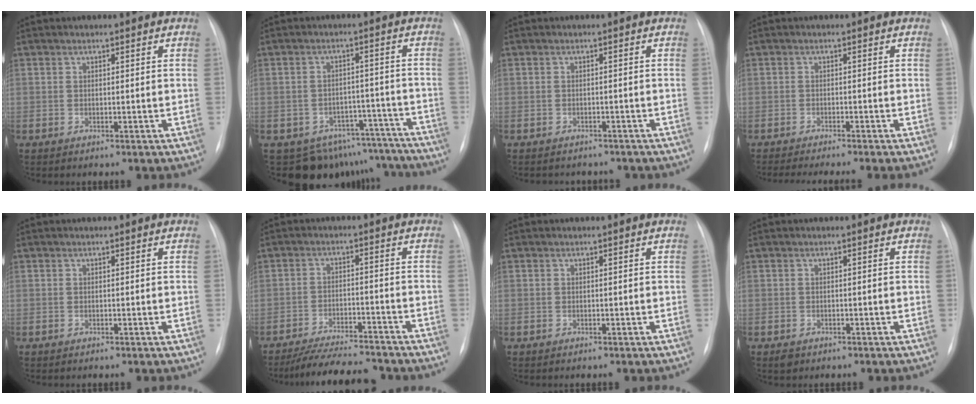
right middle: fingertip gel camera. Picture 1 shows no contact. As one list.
[{"total": 13.2, "force": [-11.4, 6.5, 0.9], "torque": [0.007, 0.039, -0.130]}, {"total": 5.7, "force": [-5.0, 2.3, 1.5], "torque": [-0.015, 0.006, -0.051]}, {"total": 8.1, "force": [-6.9, -0.9, 4.2], "torque": [-0.038, -0.016, -0.101]}, {"total": 0.0}, {"total": 11.5, "force": [-10.6, 1.4, 4.4], "torque": [-0.069, -0.006, -0.161]}, {"total": 0.0}, {"total": 1.1, "force": [-0.7, 0.8, 0.4], "torque": [-0.009, 0.000, -0.008]}]